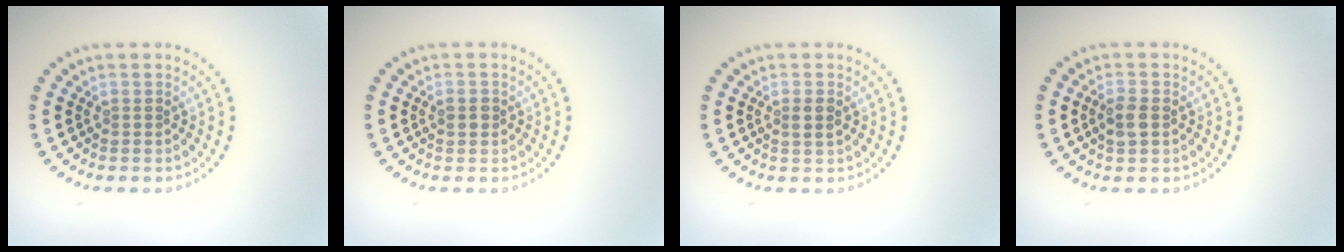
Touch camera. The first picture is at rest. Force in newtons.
{"total": 1.1, "press": 1.1, "slide": 0.1}
{"total": 1.3, "press": 1.3, "slide": 0.4}
{"total": 1.9, "press": 1.9, "slide": 0.3}